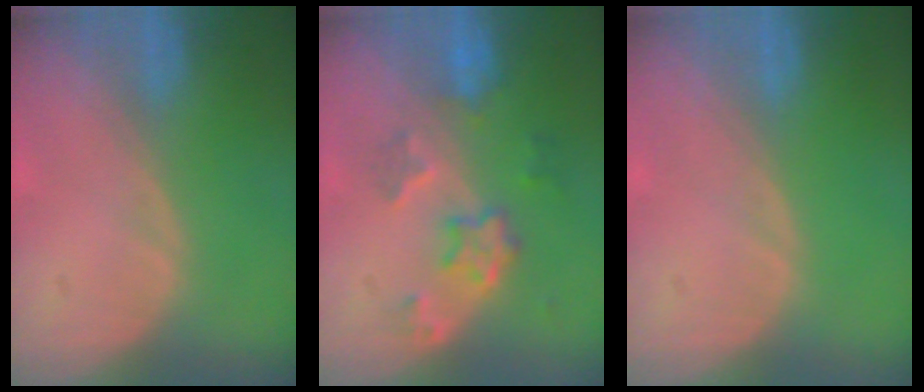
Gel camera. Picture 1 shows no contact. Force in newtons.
{"total": 6.1, "press": 5.5, "slide": 2.7}
{"total": 0.0}